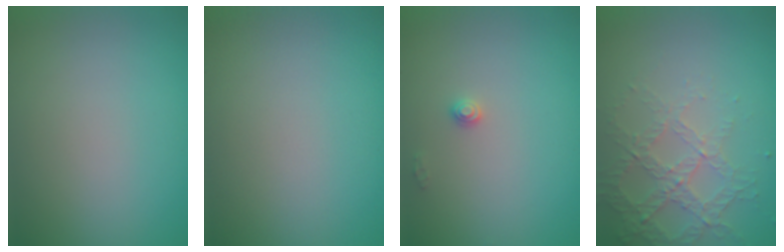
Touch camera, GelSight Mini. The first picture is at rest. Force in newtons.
{"total": 0.0}
{"total": 0.9, "press": 0.9, "slide": 0.1}
{"total": 4.3, "press": 2.9, "slide": 3.2}